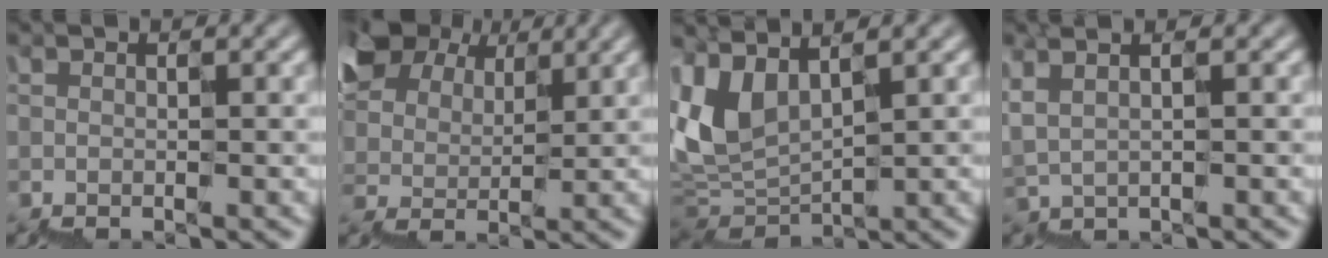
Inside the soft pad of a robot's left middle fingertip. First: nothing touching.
{"total": 11.8, "force": [7.0, 7.7, 5.5], "torque": [-0.143, 0.050, 0.122]}
{"total": 5.0, "force": [3.3, 2.6, 2.8], "torque": [-0.076, 0.005, 0.073]}
{"total": 2.9, "force": [2.3, 0.8, 1.6], "torque": [-0.026, 0.015, 0.045]}